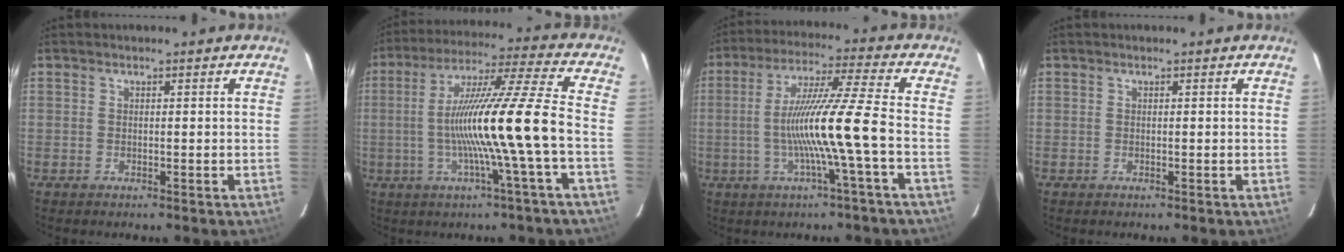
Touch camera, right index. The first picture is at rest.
{"total": 16.2, "force": [-3.2, -2.5, 15.7], "torque": [-0.274, -0.003, -0.056]}
{"total": 13.1, "force": [-3.2, -2.1, 12.5], "torque": [-0.225, -0.004, -0.055]}
{"total": 0.0}